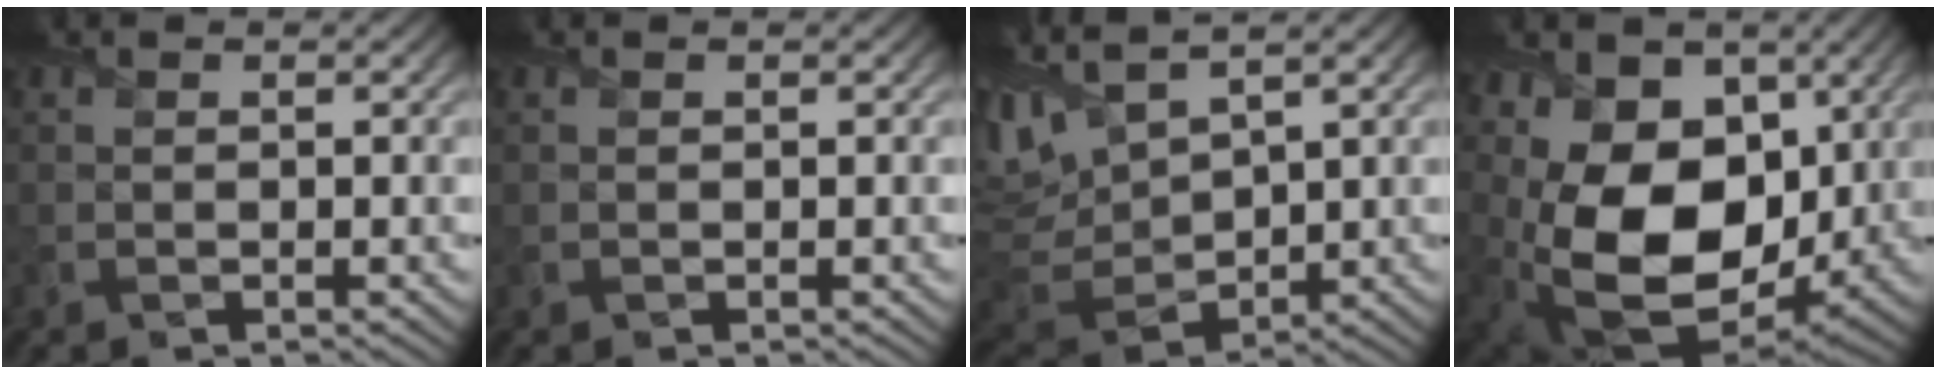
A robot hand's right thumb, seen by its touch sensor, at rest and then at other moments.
{"total": 0.0}
{"total": 10.6, "force": [5.0, 4.8, 8.0], "torque": [-0.227, 0.012, 0.096]}
{"total": 16.6, "force": [2.5, 11.6, 11.5], "torque": [-0.245, -0.034, 0.063]}